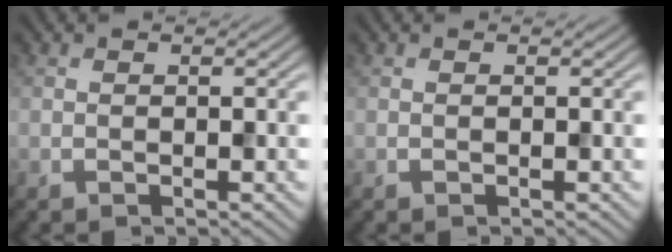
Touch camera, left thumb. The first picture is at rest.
{"total": 0.0}